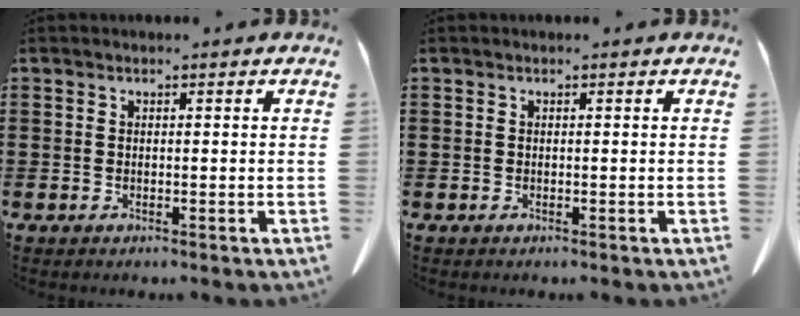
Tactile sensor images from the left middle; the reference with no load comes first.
{"total": 0.0}